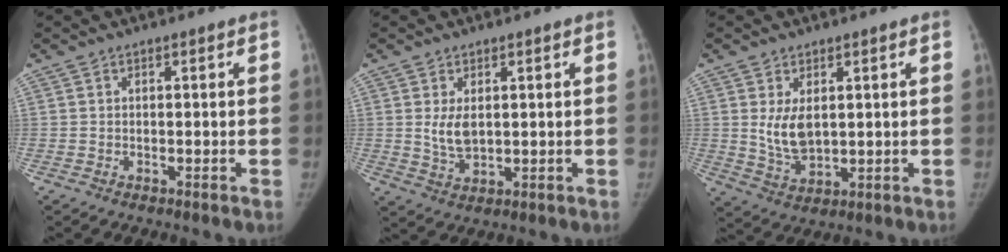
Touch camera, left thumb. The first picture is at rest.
{"total": 4.5, "force": [0.9, 2.7, 3.6], "torque": [-0.060, -0.011, 0.024]}
{"total": 6.4, "force": [1.4, 3.8, 5.0], "torque": [-0.082, -0.015, 0.037]}